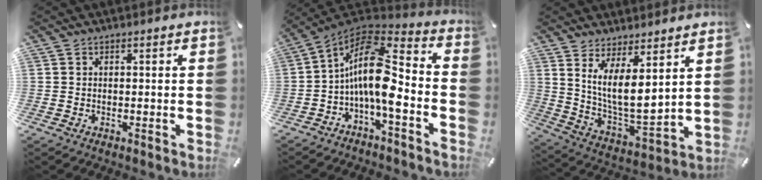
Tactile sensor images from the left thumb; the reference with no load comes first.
{"total": 15.4, "force": [-2.6, 6.8, 13.6], "torque": [-0.279, 0.000, -0.049]}
{"total": 10.1, "force": [6.2, 3.6, 7.1], "torque": [-0.151, -0.055, 0.120]}